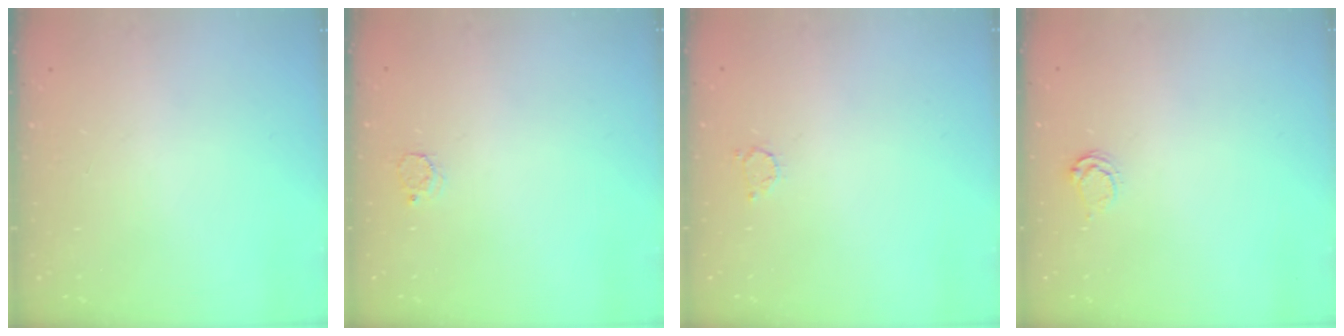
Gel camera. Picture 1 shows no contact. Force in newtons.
{"total": 2.4, "press": 2.4, "slide": 0.3}
{"total": 2.5, "press": 2.5, "slide": 0.4}
{"total": 3.4, "press": 3.3, "slide": 0.8}